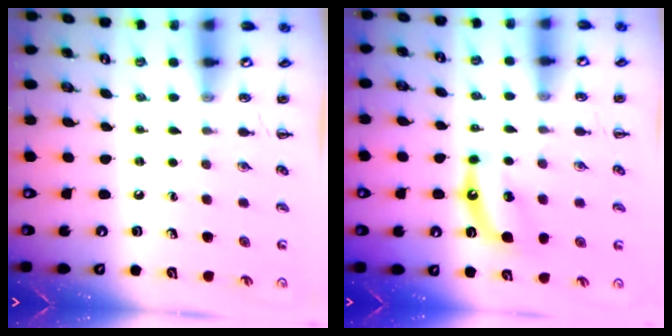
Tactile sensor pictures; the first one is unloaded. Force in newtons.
{"total": 6.9, "press": 6.9, "slide": 1.0}